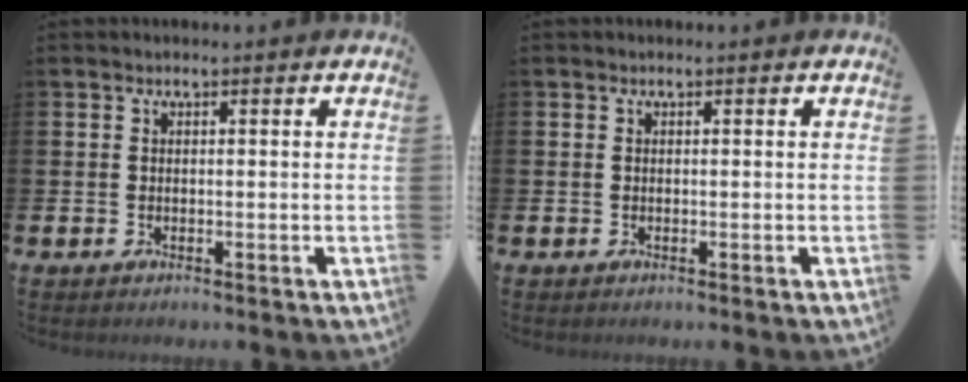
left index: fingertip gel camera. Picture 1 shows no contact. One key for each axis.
{"total": 0.0}